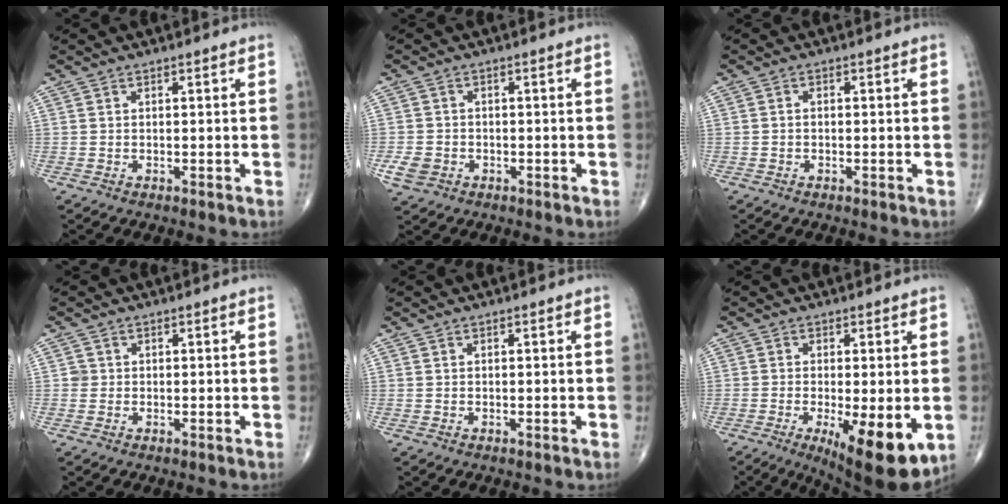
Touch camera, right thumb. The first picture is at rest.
{"total": 3.8, "force": [-1.4, 3.1, 1.7], "torque": [-0.031, 0.005, -0.022]}
{"total": 0.7, "force": [-0.2, 0.5, 0.5], "torque": [-0.007, 0.001, -0.007]}
{"total": 1.1, "force": [0.0, 1.1, 0.1], "torque": [0.006, 0.004, -0.001]}
{"total": 0.0}
{"total": 13.0, "force": [-3.9, 4.1, 11.7], "torque": [-0.163, -0.024, -0.049]}